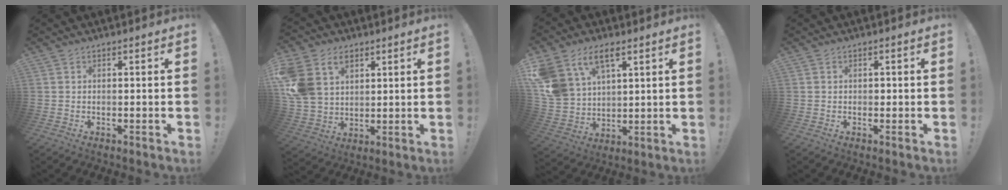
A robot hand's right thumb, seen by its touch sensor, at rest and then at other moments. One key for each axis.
{"total": 14.1, "fx": 6.2, "fy": 10.5, "fz": 7.0, "tx": -0.137, "ty": -0.032, "tz": 0.122}
{"total": 13.1, "fx": 7.2, "fy": 8.5, "fz": 7.0, "tx": -0.151, "ty": -0.036, "tz": 0.142}
{"total": 0.7, "fx": -0.2, "fy": 0.7, "fz": 0.2, "tx": -0.008, "ty": 0.004, "tz": -0.004}